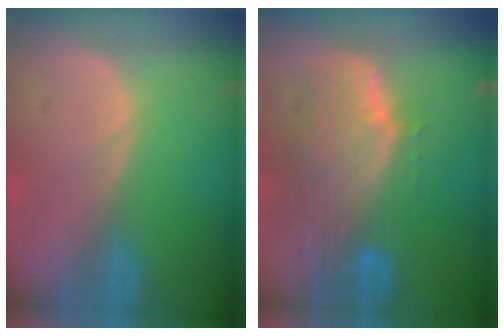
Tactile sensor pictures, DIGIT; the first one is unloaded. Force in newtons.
{"total": 10.0, "press": 8.9, "slide": 4.6}